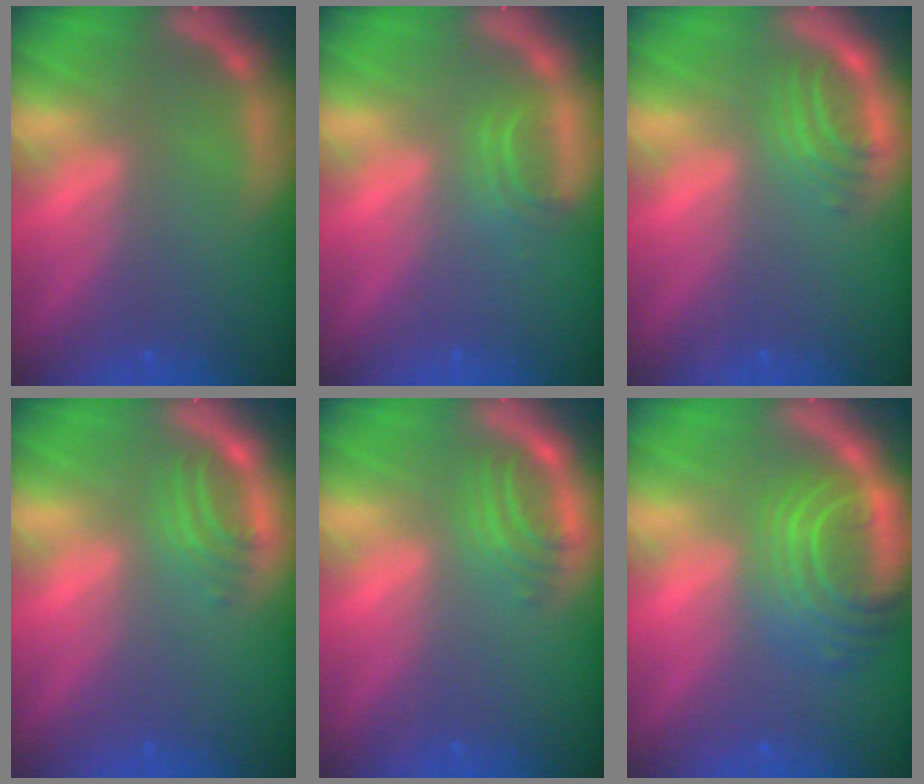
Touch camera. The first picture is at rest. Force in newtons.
{"total": 1.9}
{"total": 2.9}
{"total": 2.5}
{"total": 2.9}
{"total": 7.5}